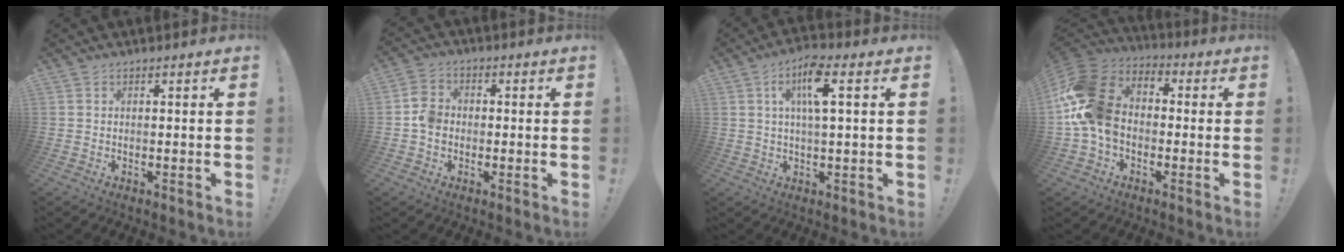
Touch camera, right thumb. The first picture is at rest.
{"total": 6.0, "force": [-1.6, 4.9, 3.0], "torque": [-0.038, 0.022, -0.025]}
{"total": 9.6, "force": [3.1, 2.3, 8.8], "torque": [-0.141, 0.001, 0.048]}
{"total": 18.2, "force": [-1.1, 13.1, 12.6], "torque": [-0.241, 0.022, -0.013]}